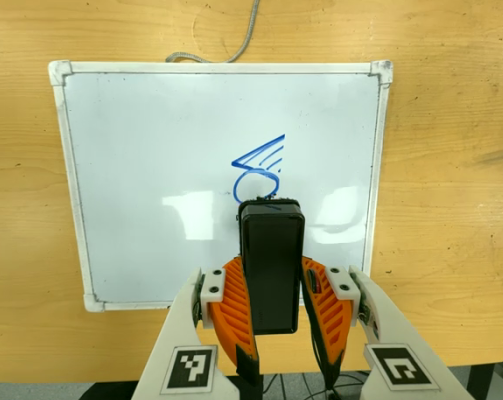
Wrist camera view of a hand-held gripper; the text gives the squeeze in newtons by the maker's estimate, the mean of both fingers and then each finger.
{"total": 7.0, "left": 5.2, "right": 8.7}